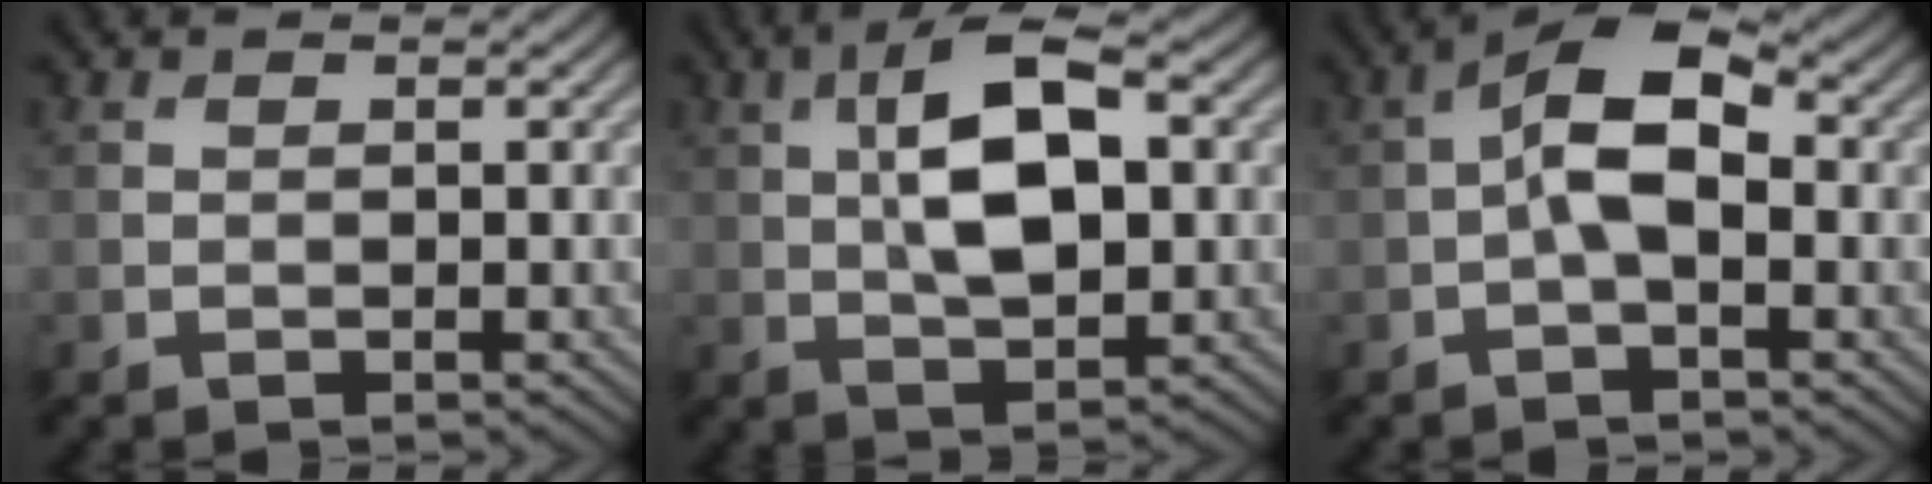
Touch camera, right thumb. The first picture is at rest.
{"total": 9.9, "force": [1.6, 4.3, 8.8], "torque": [-0.163, 0.012, 0.021]}
{"total": 5.8, "force": [-0.3, 2.6, 5.2], "torque": [-0.102, 0.013, -0.017]}